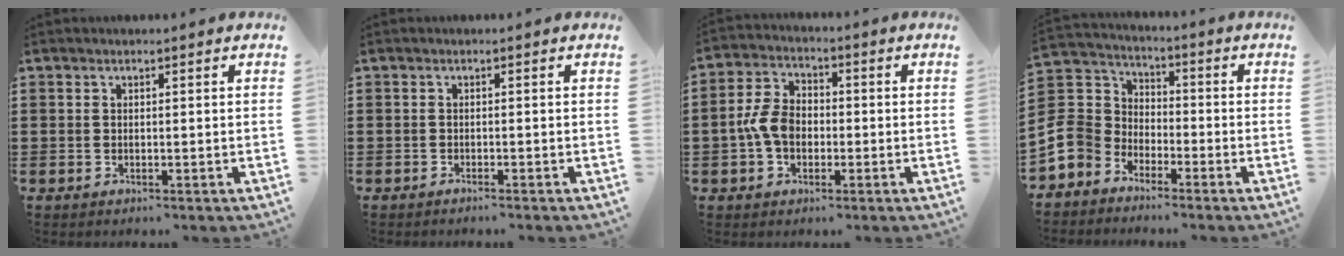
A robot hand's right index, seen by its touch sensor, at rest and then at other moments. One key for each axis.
{"total": 0.7, "fx": -0.6, "fy": -0.3, "fz": 0.2, "tx": -0.005, "ty": -0.003, "tz": -0.010}
{"total": 6.5, "fx": -1.3, "fy": 4.4, "fz": 4.7, "tx": -0.113, "ty": 0.004, "tz": -0.029}
{"total": 6.9, "fx": -3.6, "fy": 5.8, "fz": 1.2, "tx": -0.085, "ty": 0.004, "tz": -0.083}